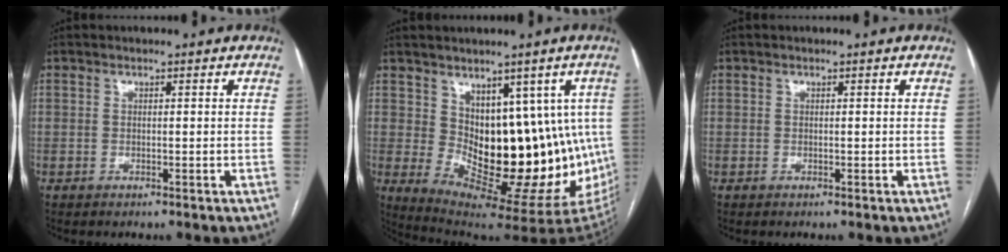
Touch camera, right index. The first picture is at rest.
{"total": 16.2, "force": [0.8, 7.5, 14.4], "torque": [-0.178, 0.006, 0.035]}
{"total": 0.0}